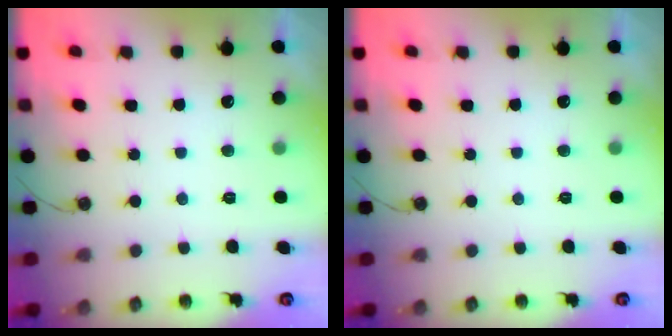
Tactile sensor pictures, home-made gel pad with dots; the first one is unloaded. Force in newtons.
{"total": 0.0}